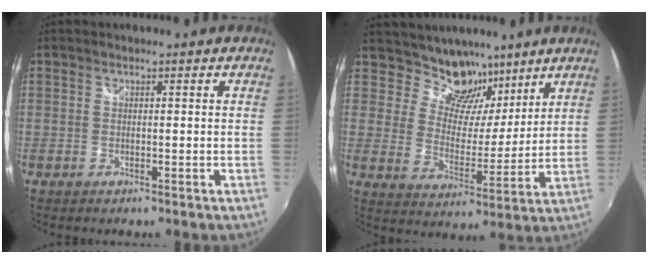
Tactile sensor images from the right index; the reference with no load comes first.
{"total": 9.6, "force": [7.1, 5.9, 2.8], "torque": [-0.034, -0.019, 0.114]}